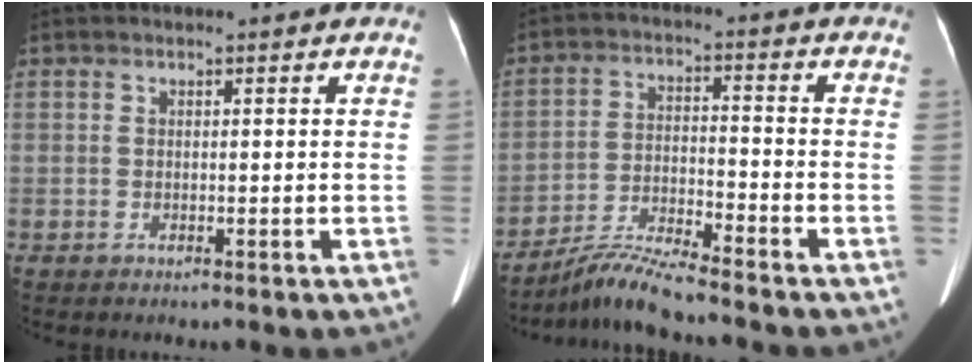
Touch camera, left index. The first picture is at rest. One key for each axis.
{"total": 6.9, "fx": -6.6, "fy": -1.3, "fz": 1.7, "tx": -0.042, "ty": -0.017, "tz": -0.120}